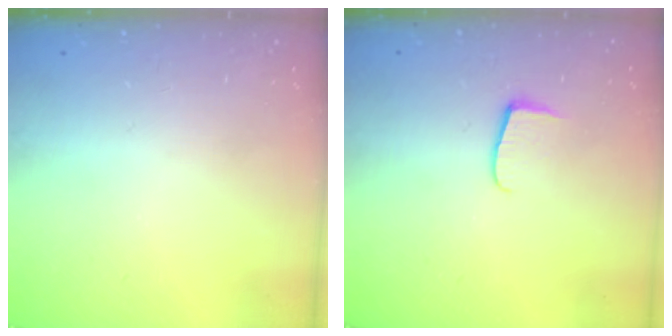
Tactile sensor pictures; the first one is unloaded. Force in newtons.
{"total": 6.0, "press": 5.9, "slide": 0.7}